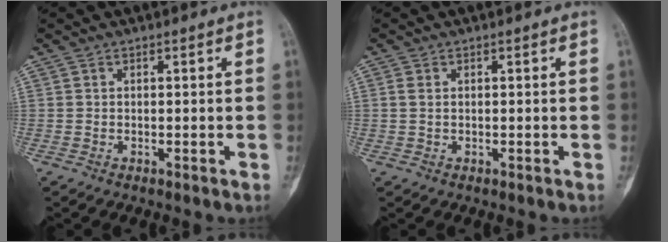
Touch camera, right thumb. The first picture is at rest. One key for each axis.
{"total": 1.6, "fx": 0.3, "fy": 1.1, "fz": 1.1, "tx": -0.024, "ty": 0.001, "tz": 0.005}